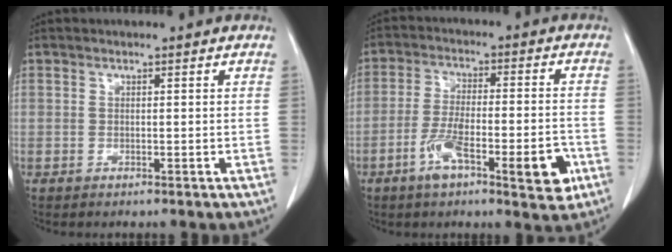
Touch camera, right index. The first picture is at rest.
{"total": 11.8, "force": [-5.2, 2.5, 10.3], "torque": [-0.166, 0.004, -0.080]}